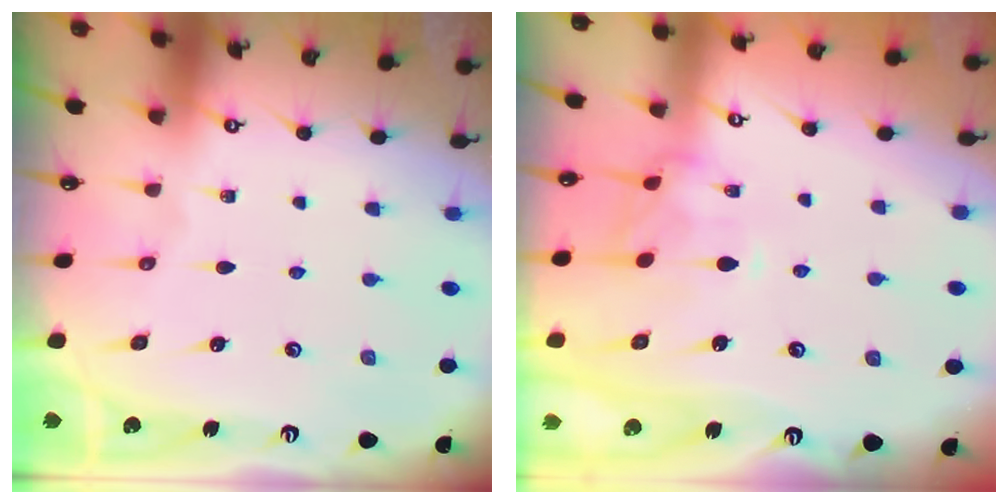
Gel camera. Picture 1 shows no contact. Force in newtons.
{"total": 2.4, "press": 2.2, "slide": 1.2}